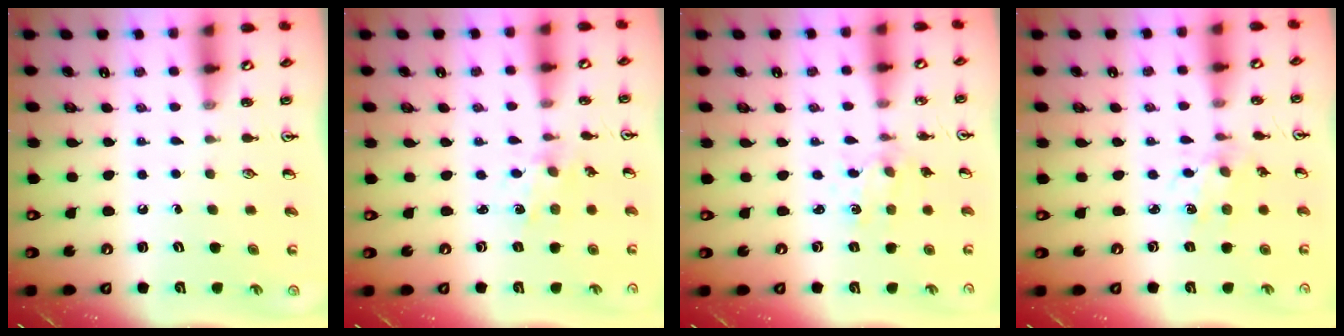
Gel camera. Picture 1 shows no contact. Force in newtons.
{"total": 0.8, "press": 0.8, "slide": 0.2}
{"total": 1.7, "press": 1.7, "slide": 0.3}
{"total": 2.5, "press": 2.5, "slide": 0.5}